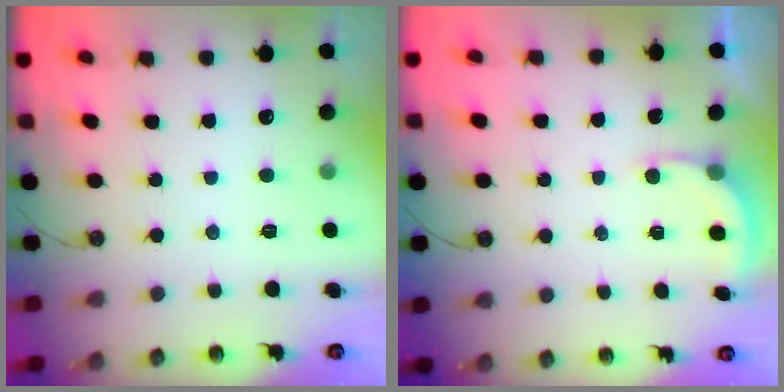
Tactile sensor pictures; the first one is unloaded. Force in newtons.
{"total": 2.7, "press": 2.7, "slide": 0.2}